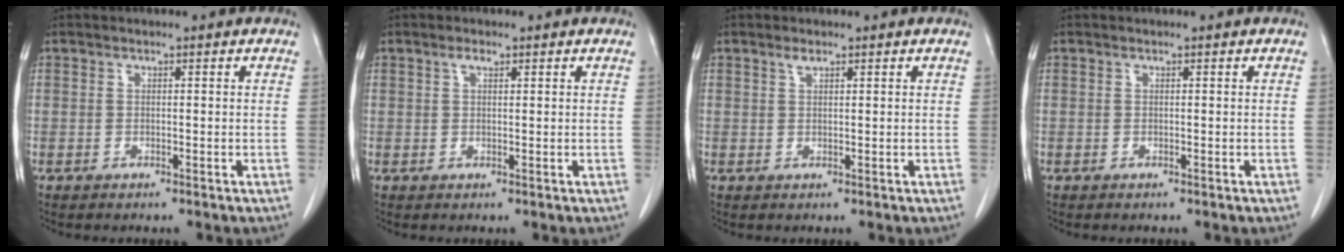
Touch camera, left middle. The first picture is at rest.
{"total": 1.3, "force": [0.8, 0.4, 0.9], "torque": [-0.018, 0.004, 0.014]}
{"total": 1.1, "force": [0.8, 0.3, 0.7], "torque": [-0.017, 0.003, 0.017]}
{"total": 0.0}